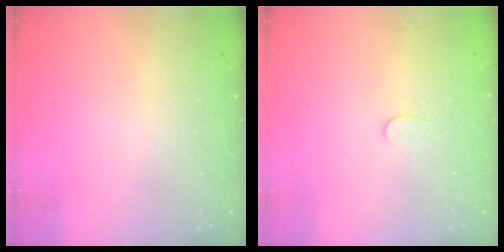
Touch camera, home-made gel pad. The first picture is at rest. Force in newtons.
{"total": 3.7, "press": 3.7, "slide": 0.4}